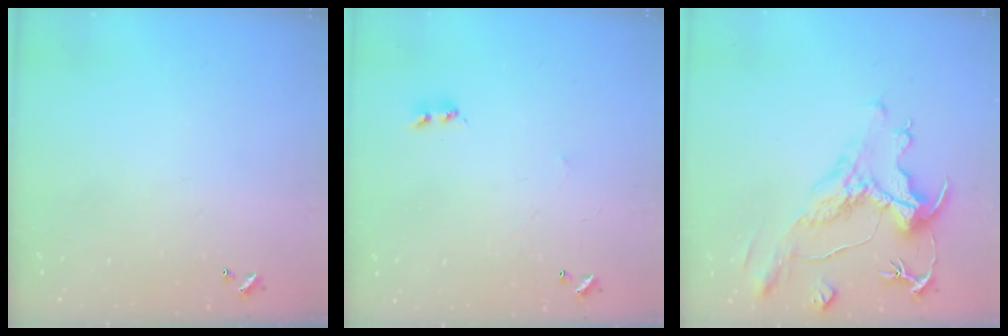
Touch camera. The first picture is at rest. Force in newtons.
{"total": 2.2, "press": 2.1, "slide": 0.5}
{"total": 1.9, "press": 0.9, "slide": 1.7}